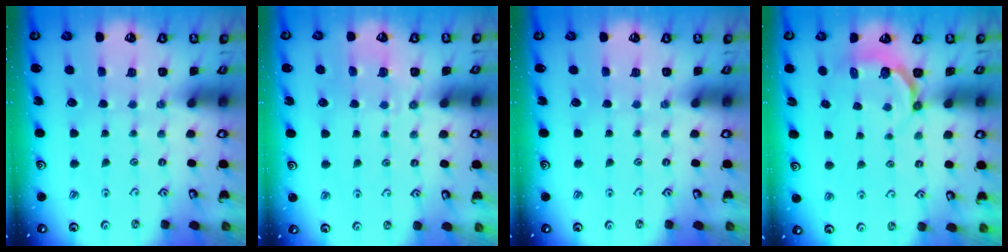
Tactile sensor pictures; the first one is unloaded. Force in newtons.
{"total": 4.1, "press": 3.9, "slide": 1.2}
{"total": 0.0}
{"total": 4.5, "press": 3.6, "slide": 2.6}